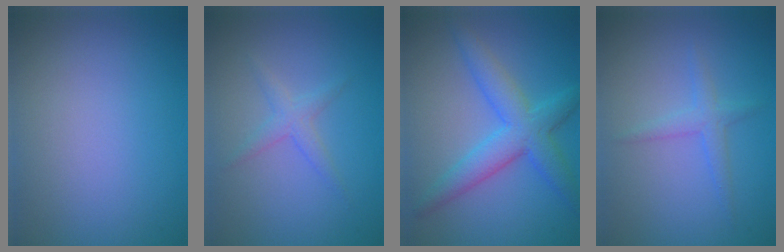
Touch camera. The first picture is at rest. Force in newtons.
{"total": 1.6, "press": 1.6, "slide": 0.1}
{"total": 5.1, "press": 5.1, "slide": 0.1}
{"total": 1.7, "press": 1.7, "slide": 0.0}